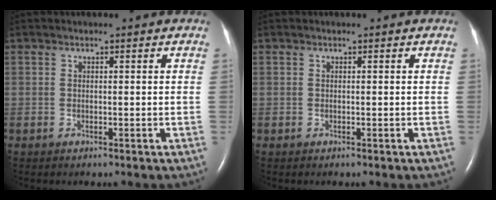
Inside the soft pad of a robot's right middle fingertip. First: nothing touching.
{"total": 0.0}